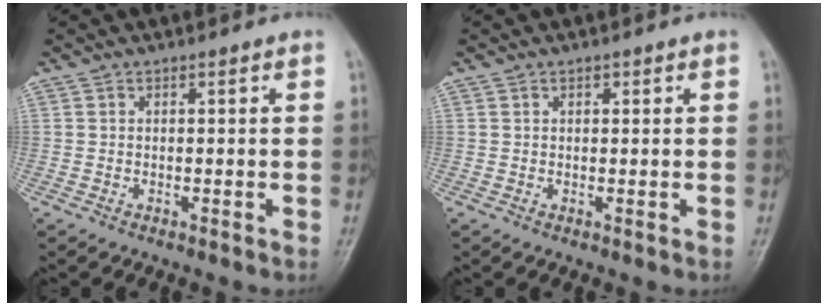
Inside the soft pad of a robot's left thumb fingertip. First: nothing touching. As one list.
[{"total": 0.8, "force": [0.4, 0.5, 0.4], "torque": [-0.001, -0.001, 0.006]}]